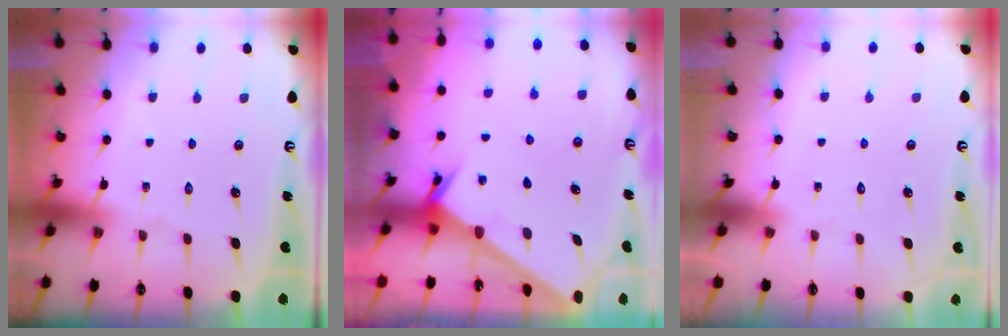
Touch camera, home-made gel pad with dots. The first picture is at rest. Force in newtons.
{"total": 2.3, "press": 2.3, "slide": 0.3}
{"total": 1.6, "press": 1.6, "slide": 0.1}